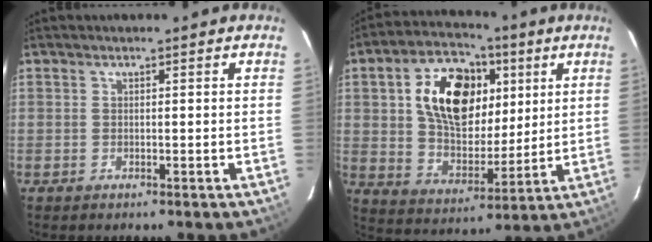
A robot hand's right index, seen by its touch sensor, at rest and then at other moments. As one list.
[{"total": 18.1, "force": [5.5, 11.2, 13.1], "torque": [-0.242, 0.025, 0.102]}]